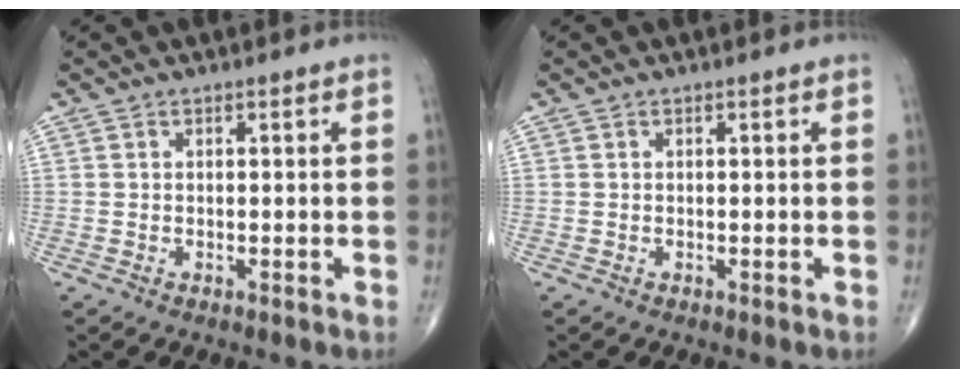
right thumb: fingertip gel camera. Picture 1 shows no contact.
{"total": 0.0}